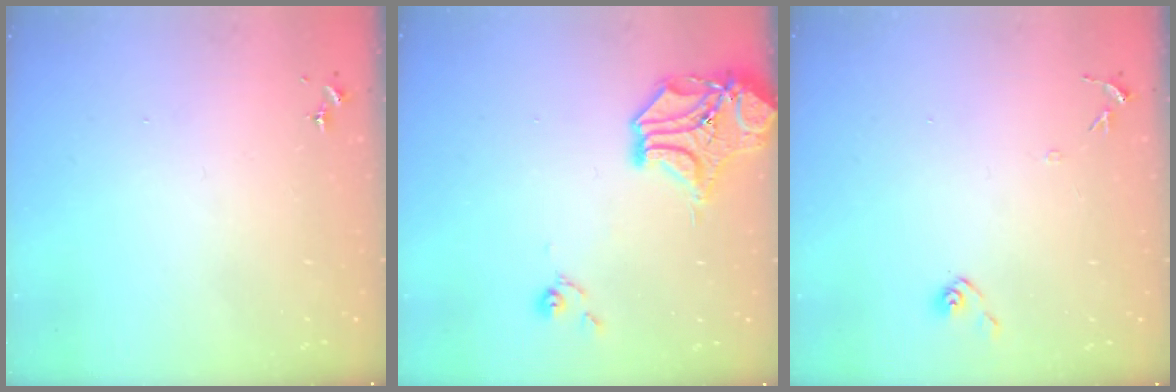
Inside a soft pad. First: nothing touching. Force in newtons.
{"total": 14.3, "press": 14.1, "slide": 2.3}
{"total": 6.6, "press": 6.6, "slide": 0.5}